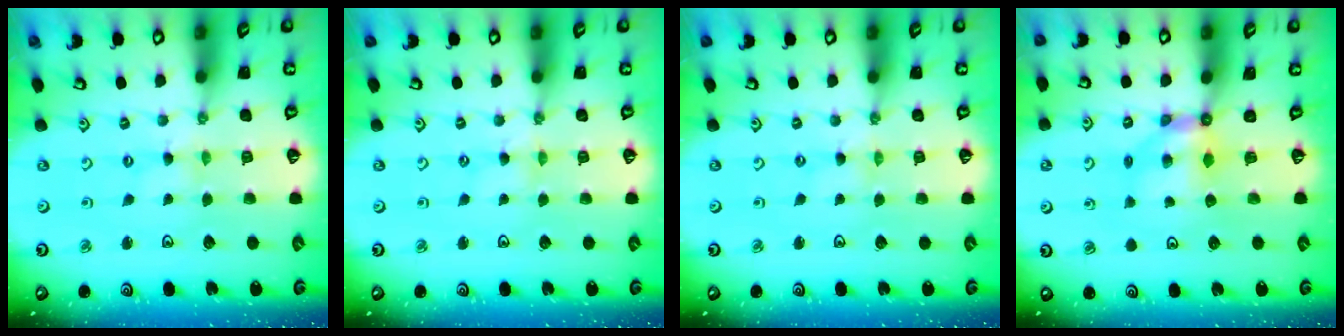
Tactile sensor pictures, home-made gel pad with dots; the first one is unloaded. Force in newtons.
{"total": 0.6, "press": 0.6, "slide": 0.1}
{"total": 0.0}
{"total": 5.4, "press": 5.4, "slide": 0.3}